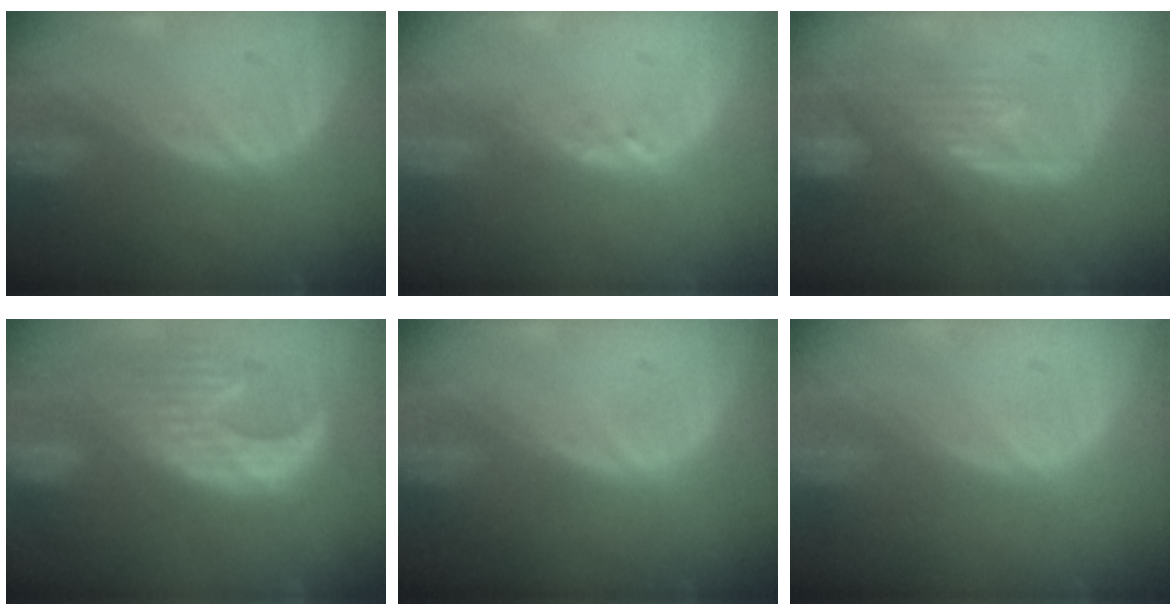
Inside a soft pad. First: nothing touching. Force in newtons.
{"total": 1.2, "press": 1.1, "slide": 0.2}
{"total": 10.2, "press": 9.0, "slide": 5.0}
{"total": 12.6, "press": 11.2, "slide": 5.8}
{"total": 0.0}
{"total": 0.0}